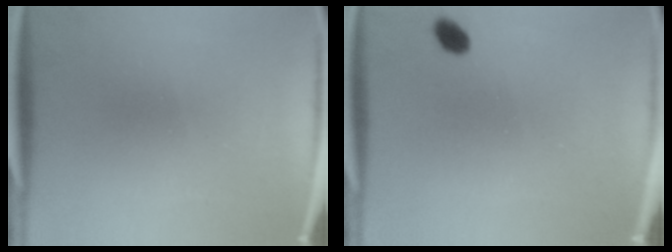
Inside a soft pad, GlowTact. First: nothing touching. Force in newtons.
{"total": 2.4}